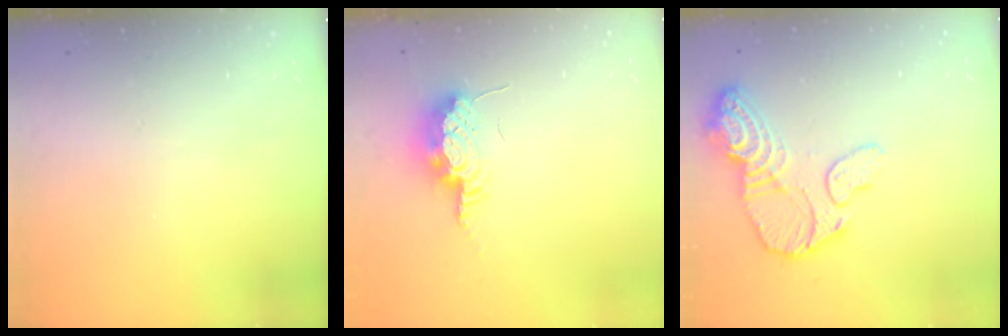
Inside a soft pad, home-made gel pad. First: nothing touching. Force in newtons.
{"total": 9.6, "press": 9.1, "slide": 3.1}
{"total": 16.0, "press": 15.9, "slide": 1.4}